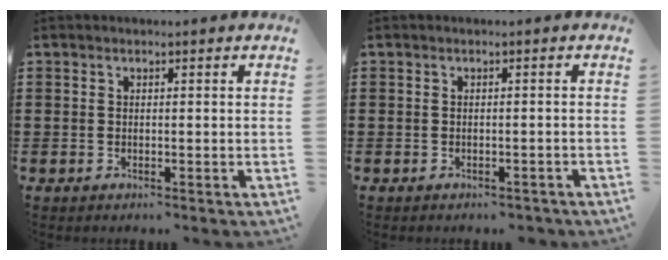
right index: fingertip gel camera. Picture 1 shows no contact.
{"total": 1.0, "force": [-0.9, 0.3, 0.1], "torque": [-0.007, 0.000, -0.019]}